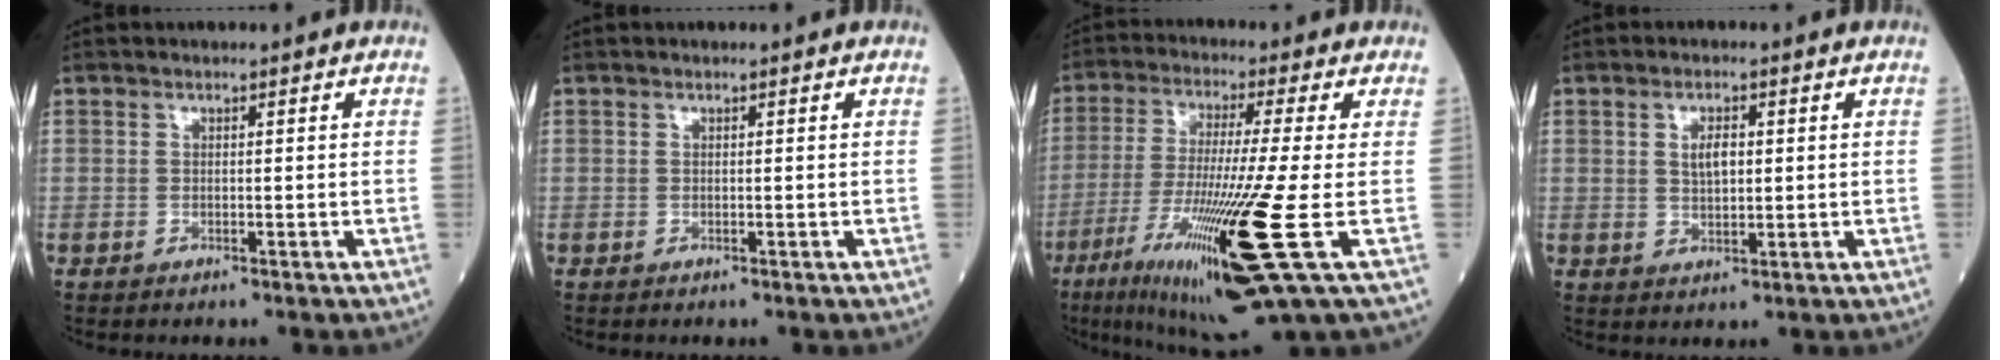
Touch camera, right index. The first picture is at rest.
{"total": 0.0}
{"total": 18.6, "force": [-7.0, -1.0, 17.2], "torque": [-0.323, -0.058, -0.132]}
{"total": 0.6, "force": [0.2, 0.1, 0.6], "torque": [-0.016, -0.002, 0.005]}